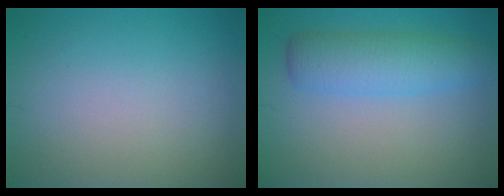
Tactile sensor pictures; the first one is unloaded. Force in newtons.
{"total": 4.6, "press": 4.6, "slide": 0.1}